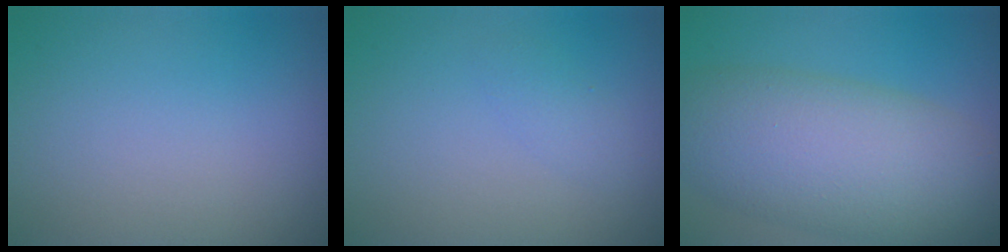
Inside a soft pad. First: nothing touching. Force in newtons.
{"total": 1.1, "press": 1.1, "slide": 0.0}
{"total": 9.7, "press": 9.7, "slide": 0.5}